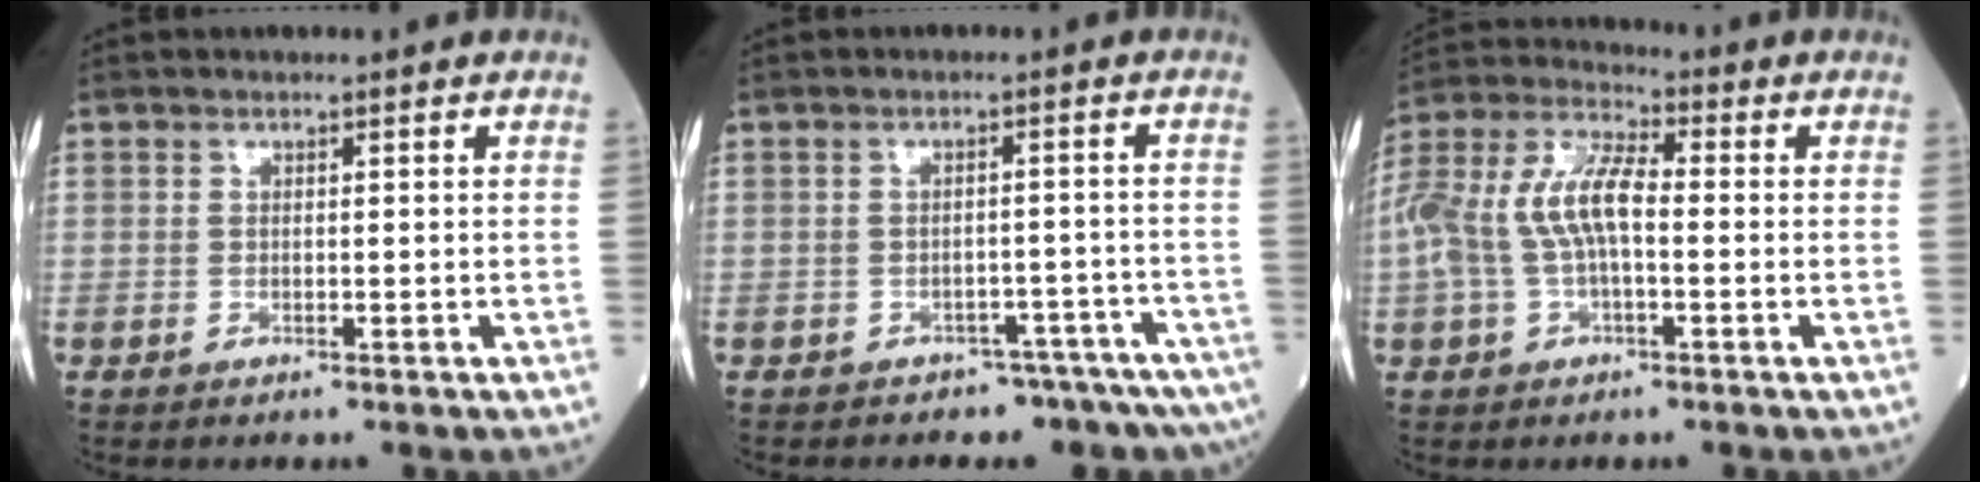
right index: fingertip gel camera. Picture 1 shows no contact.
{"total": 6.1, "force": [-5.4, 2.5, 1.3], "torque": [-0.001, 0.027, -0.066]}
{"total": 10.9, "force": [-0.4, 4.4, 10.0], "torque": [-0.231, 0.030, -0.011]}